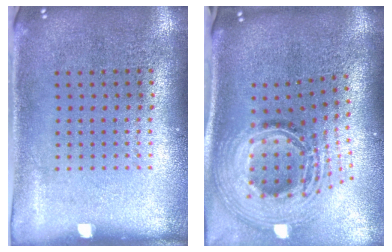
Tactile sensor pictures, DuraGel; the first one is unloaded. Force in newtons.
{"total": 2.9, "press": 2.0, "slide": 2.1}